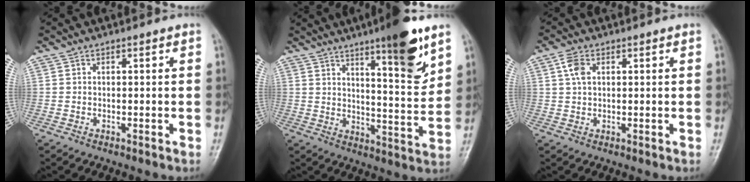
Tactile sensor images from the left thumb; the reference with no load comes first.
{"total": 13.5, "force": [8.3, 2.3, 10.4], "torque": [-0.131, -0.055, 0.123]}
{"total": 3.3, "force": [1.1, 2.0, 2.4], "torque": [-0.049, 0.007, 0.022]}